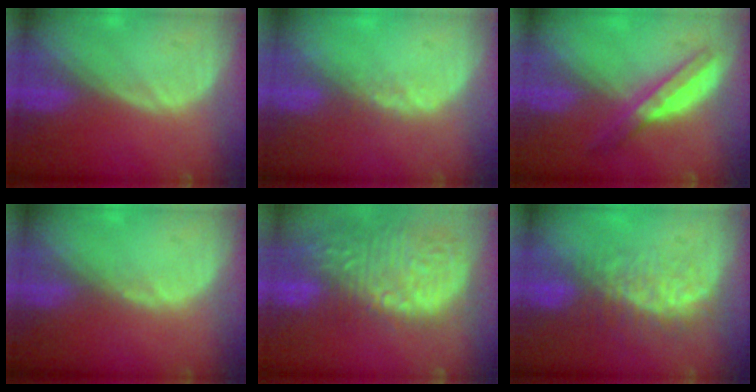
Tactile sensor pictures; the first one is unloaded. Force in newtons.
{"total": 1.7, "press": 1.4, "slide": 0.9}
{"total": 4.9, "press": 4.8, "slide": 0.7}
{"total": 0.6, "press": 0.5, "slide": 0.3}
{"total": 15.4, "press": 12.6, "slide": 8.9}
{"total": 7.6, "press": 7.1, "slide": 2.8}